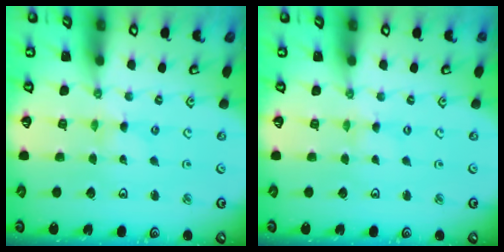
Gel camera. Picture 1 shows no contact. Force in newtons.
{"total": 0.0}